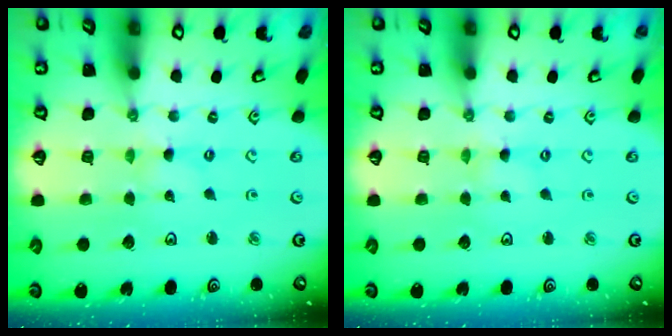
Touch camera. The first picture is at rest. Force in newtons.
{"total": 0.0}